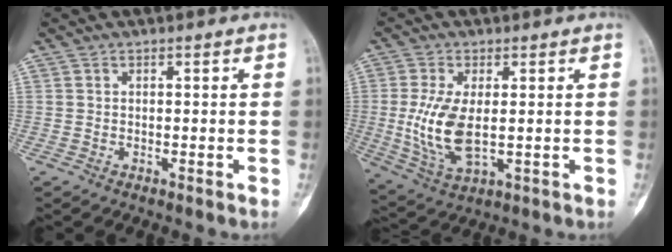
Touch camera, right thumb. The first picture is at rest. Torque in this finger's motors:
{"motor_torque": [1.14, 1.10, 0.79, -0.96, 0.27]}